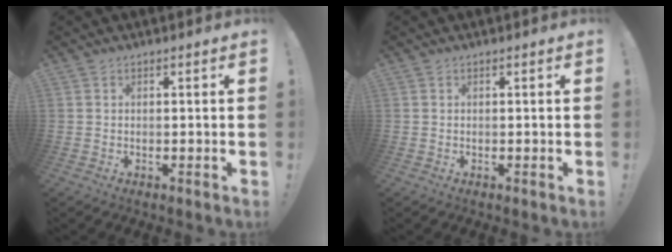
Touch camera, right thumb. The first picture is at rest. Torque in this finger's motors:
{"motor_torque": [0.00, 0.00, -0.01, 0.01, 0.03]}